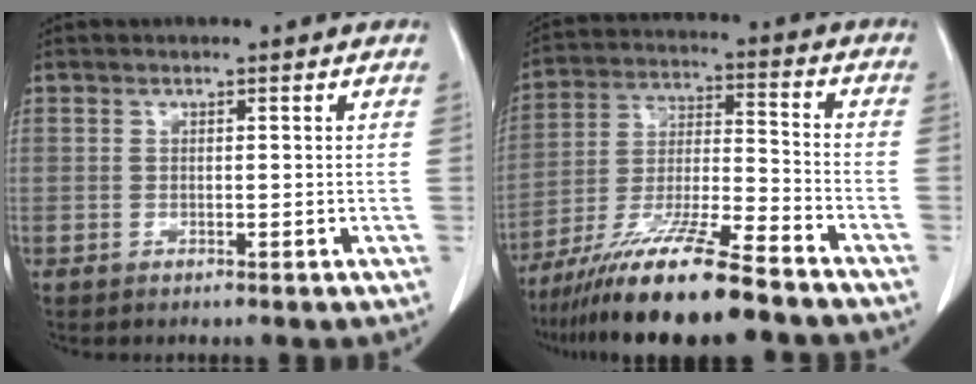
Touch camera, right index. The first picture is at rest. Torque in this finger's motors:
{"motor_torque": [1.04, -1.10, 1.05, 0.21]}